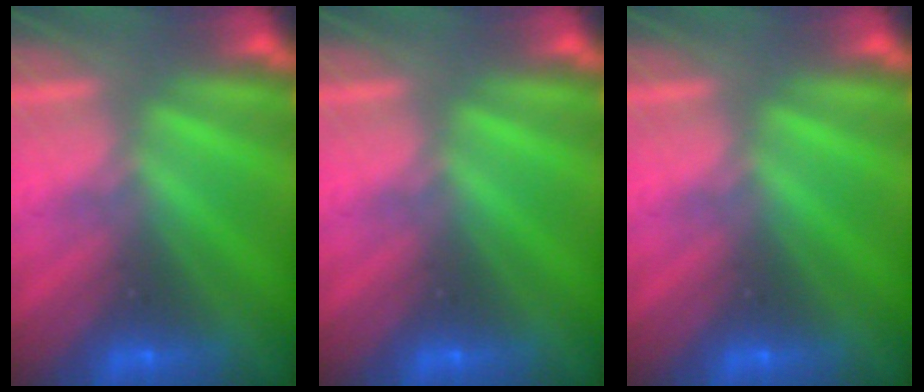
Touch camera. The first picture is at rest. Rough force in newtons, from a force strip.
{"total": 0.0}
{"total": 0.0}